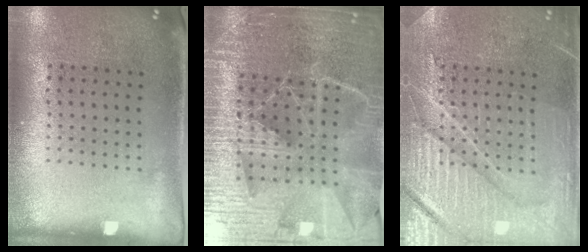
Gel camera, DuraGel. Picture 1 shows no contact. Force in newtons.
{"total": 6.4, "press": 5.5, "slide": 3.2}
{"total": 6.1, "press": 6.0, "slide": 0.8}